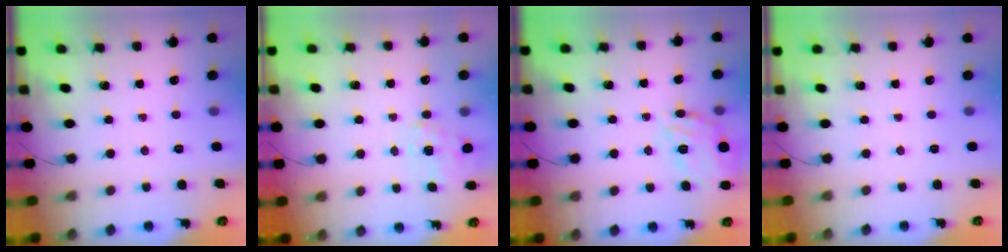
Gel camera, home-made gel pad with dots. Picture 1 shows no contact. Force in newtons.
{"total": 2.2, "press": 2.1, "slide": 0.7}
{"total": 14.3, "press": 14.1, "slide": 2.7}
{"total": 2.4, "press": 2.4, "slide": 0.5}